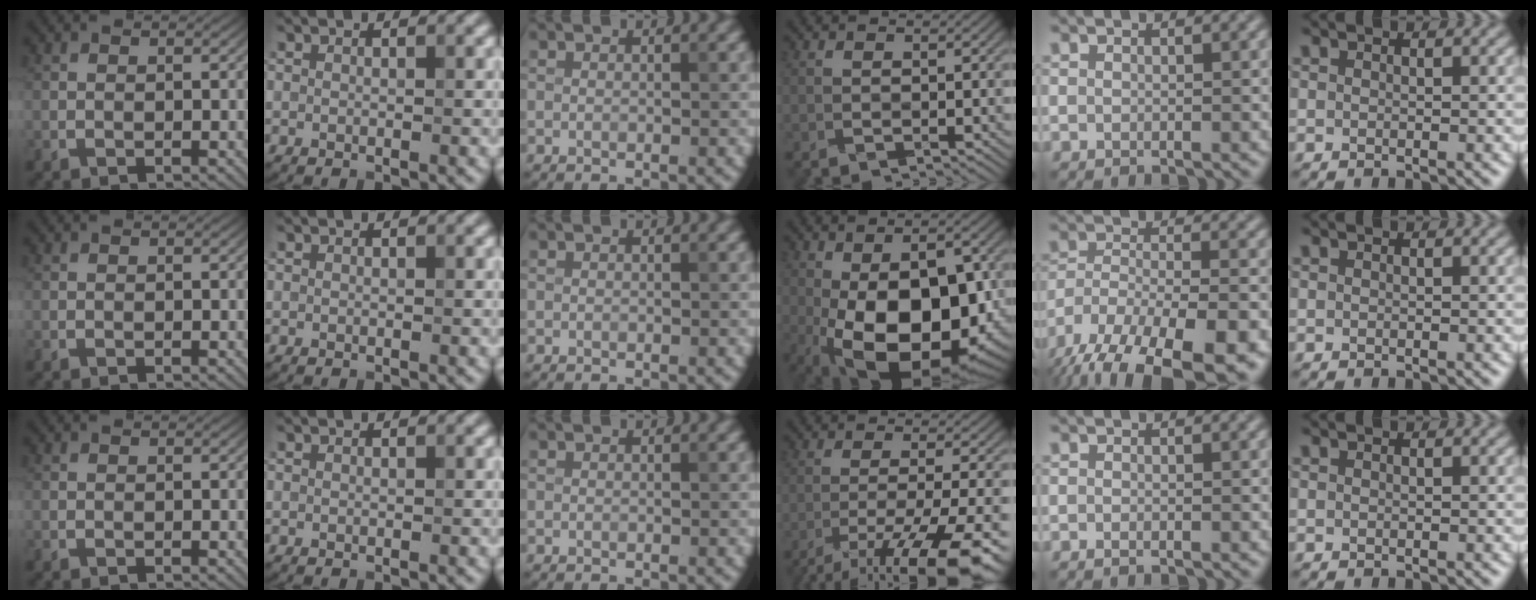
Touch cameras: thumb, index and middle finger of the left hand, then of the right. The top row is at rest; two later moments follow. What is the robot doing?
{"motion": "fold", "object": "hoodie"}